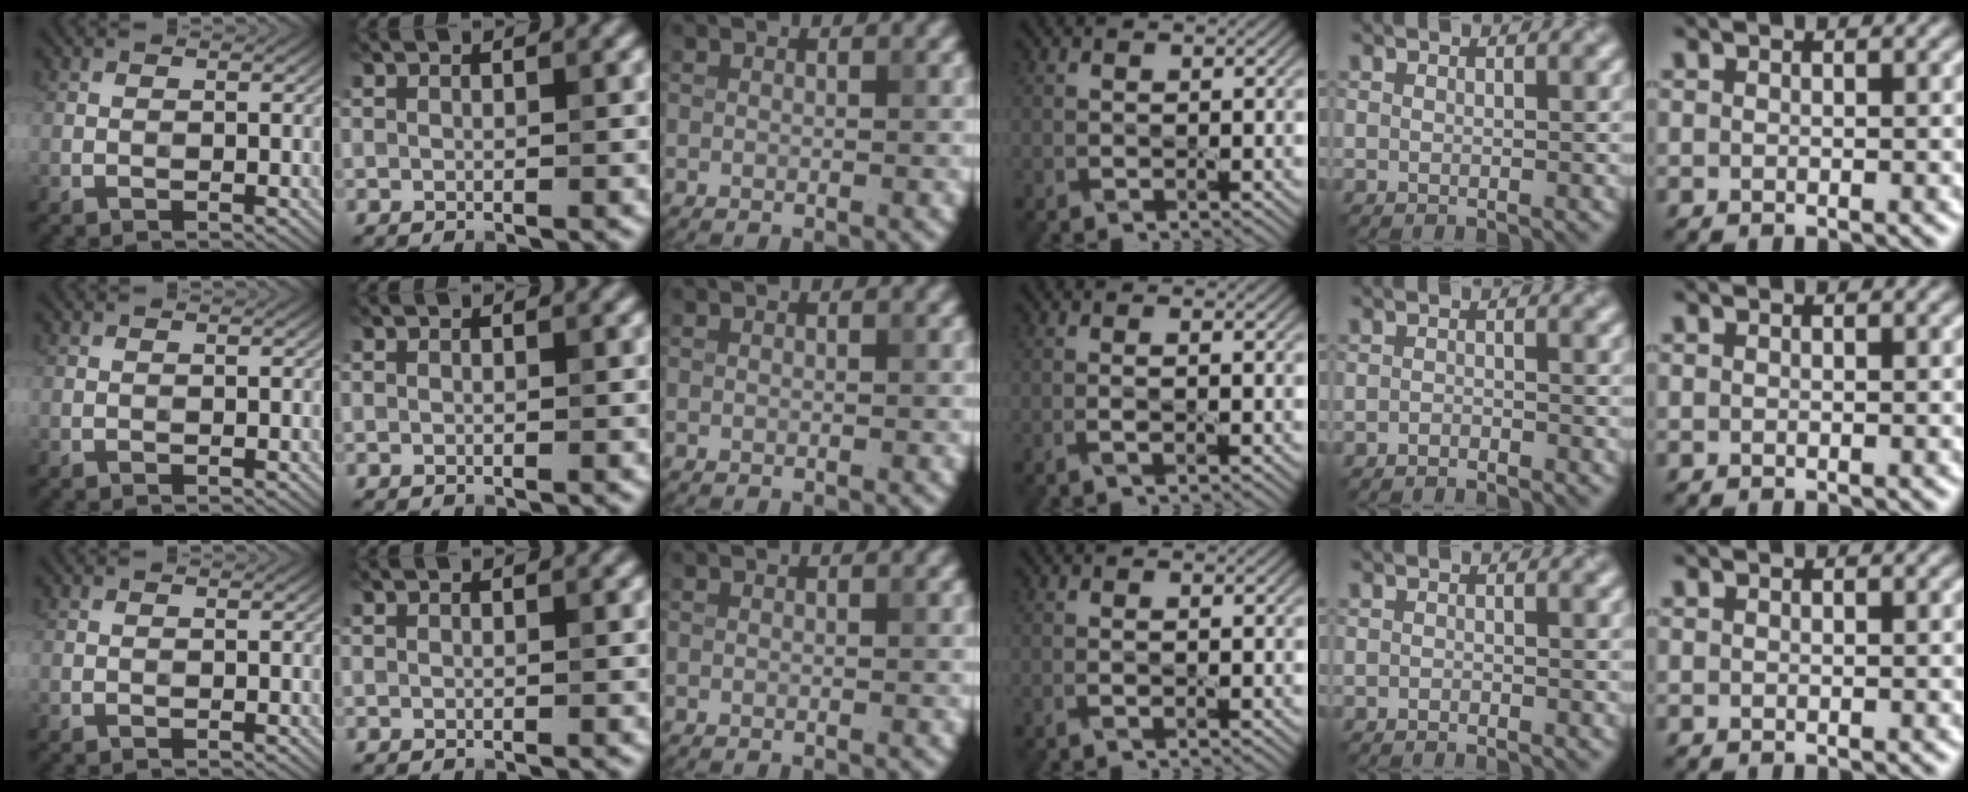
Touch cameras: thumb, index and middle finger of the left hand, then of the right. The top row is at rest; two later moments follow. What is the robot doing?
{"motion": "squeeze", "object": "foam earplug"}